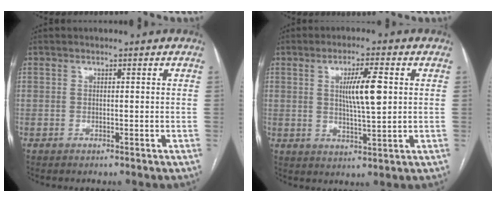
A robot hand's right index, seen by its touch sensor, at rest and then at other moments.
{"total": 7.2, "force": [1.4, 0.8, 7.0], "torque": [-0.120, -0.001, 0.027]}